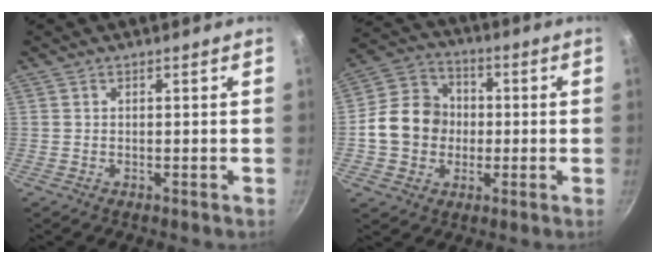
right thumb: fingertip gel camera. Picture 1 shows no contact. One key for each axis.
{"total": 12.8, "fx": -0.8, "fy": 11.1, "fz": 6.2, "tx": -0.079, "ty": 0.024, "tz": -0.029}